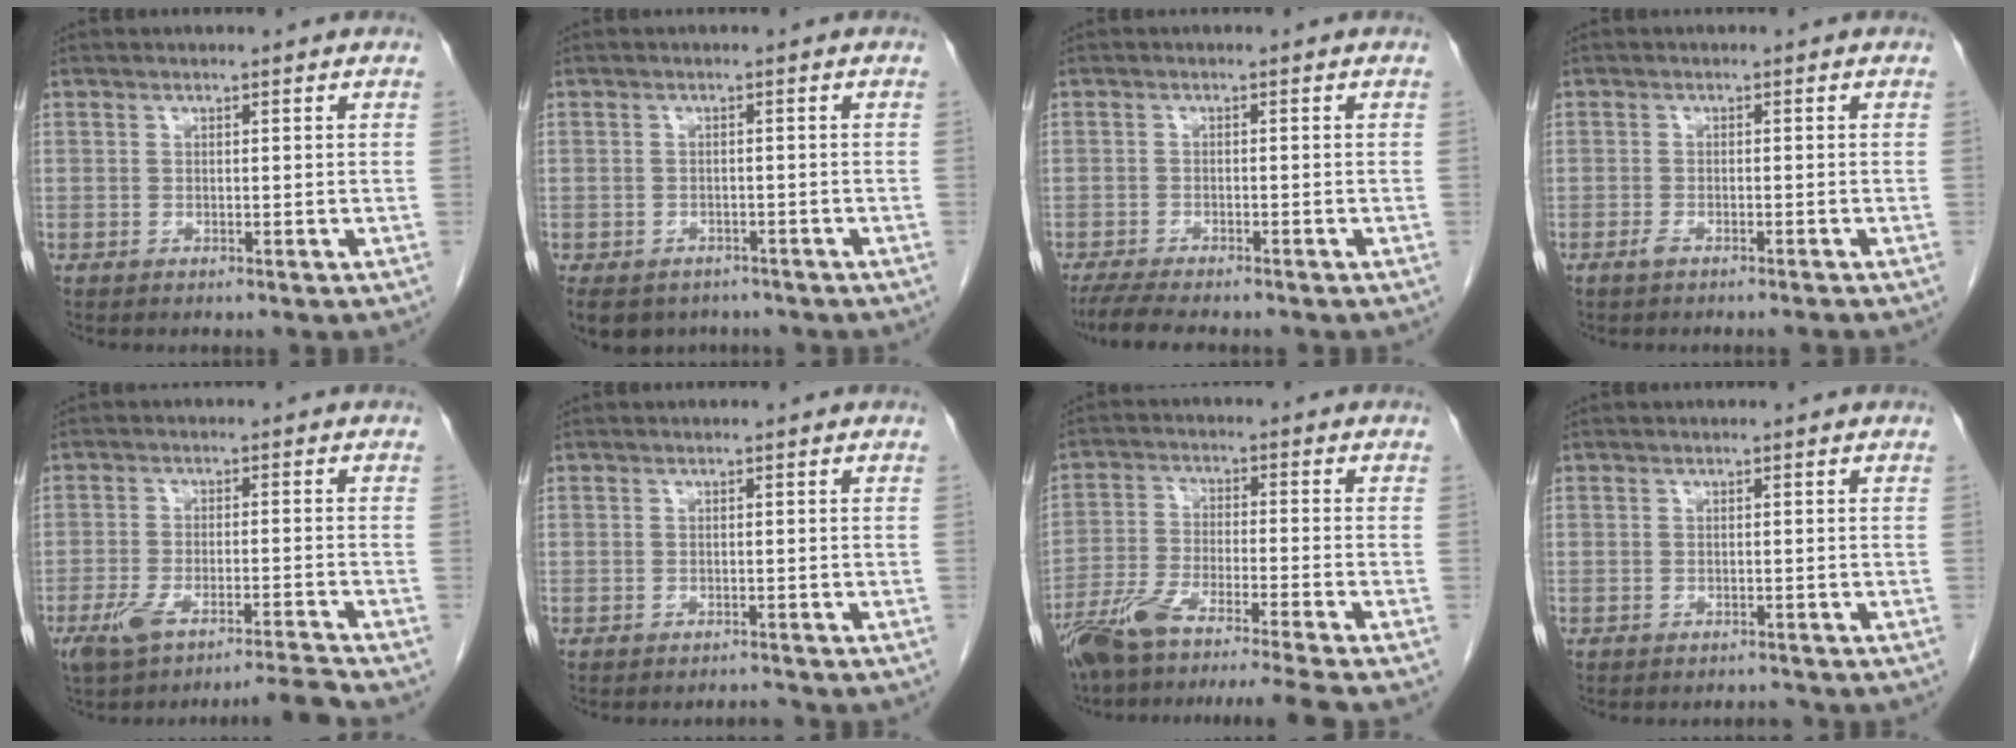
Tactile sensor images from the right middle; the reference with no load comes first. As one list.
[{"total": 13.4, "force": [-8.5, 9.3, 4.6], "torque": [-0.135, -0.008, -0.101]}, {"total": 7.4, "force": [-6.2, 1.3, 3.7], "torque": [-0.060, -0.016, -0.098]}, {"total": 1.6, "force": [-1.4, 0.0, 0.9], "torque": [-0.021, -0.002, -0.026]}, {"total": 6.7, "force": [-5.6, -1.1, 3.5], "torque": [-0.067, -0.005, -0.098]}, {"total": 0.8, "force": [-0.7, -0.1, -0.2], "torque": [0.002, -0.006, -0.009]}, {"total": 14.4, "force": [-12.4, -1.5, 7.2], "torque": [-0.127, -0.025, -0.208]}, {"total": 0.8, "force": [-0.8, 0.1, -0.2], "torque": [0.001, -0.005, -0.010]}]